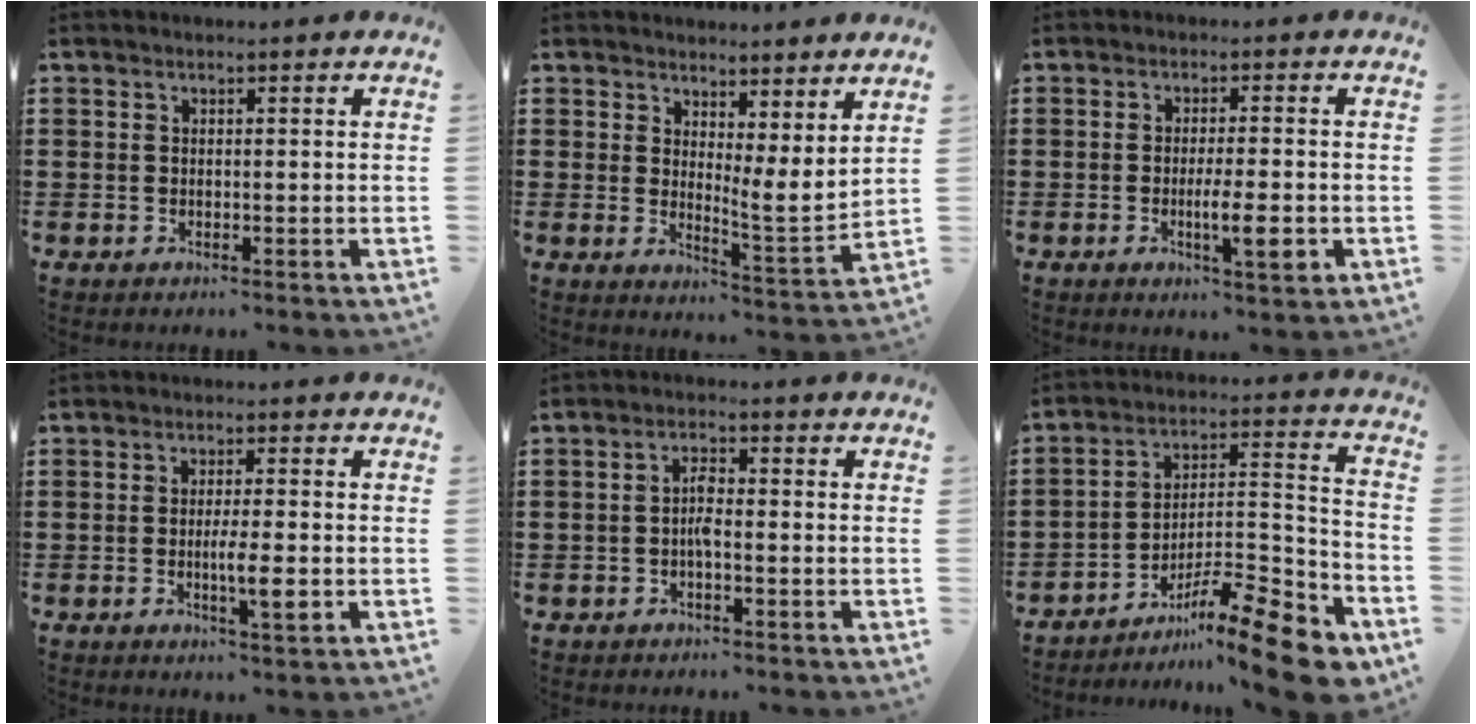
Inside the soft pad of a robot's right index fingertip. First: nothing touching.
{"total": 4.9, "force": [4.0, 0.9, 2.7], "torque": [-0.041, -0.039, 0.070]}
{"total": 5.9, "force": [-1.8, 0.9, 5.5], "torque": [-0.096, -0.010, -0.030]}
{"total": 4.8, "force": [-1.2, 0.6, 4.6], "torque": [-0.084, -0.007, -0.024]}
{"total": 2.7, "force": [-0.6, 0.7, 2.5], "torque": [-0.054, 0.001, -0.014]}
{"total": 14.0, "force": [-10.8, 2.1, 8.7], "torque": [-0.117, 0.035, -0.194]}